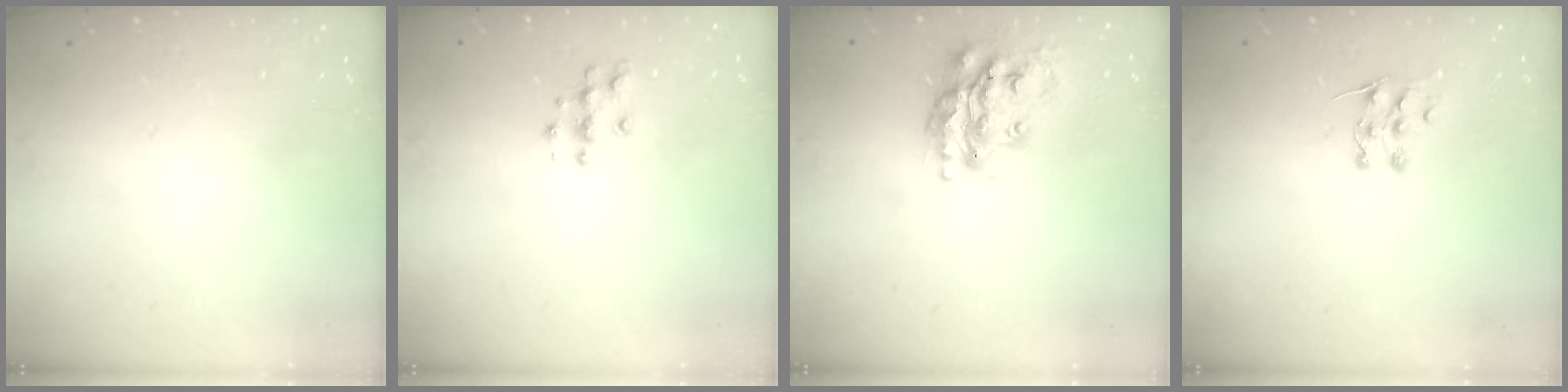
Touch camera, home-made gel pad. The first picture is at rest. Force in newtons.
{"total": 4.5, "press": 4.4, "slide": 0.4}
{"total": 18.1, "press": 18.0, "slide": 1.4}
{"total": 5.9, "press": 5.9, "slide": 0.5}